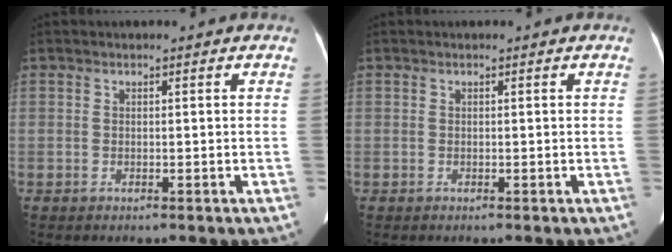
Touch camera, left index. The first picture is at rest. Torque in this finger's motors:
{"motor_torque": [0.06, -0.02, 0.01, 0.01]}